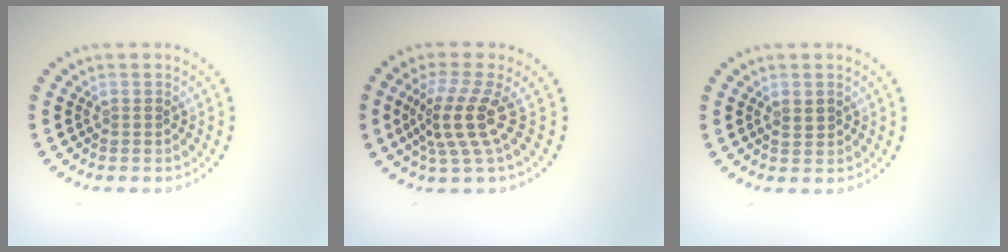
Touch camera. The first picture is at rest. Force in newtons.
{"total": 4.0, "press": 2.8, "slide": 2.8}
{"total": 0.7, "press": 0.6, "slide": 0.4}